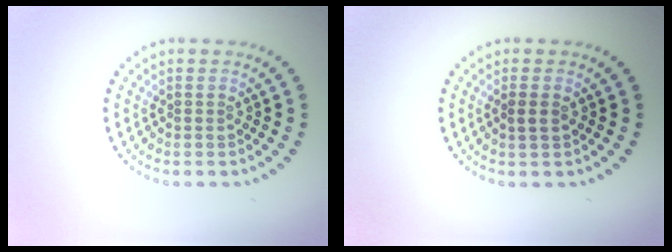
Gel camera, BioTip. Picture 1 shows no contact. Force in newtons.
{"total": 1.2, "press": 1.2, "slide": 0.3}